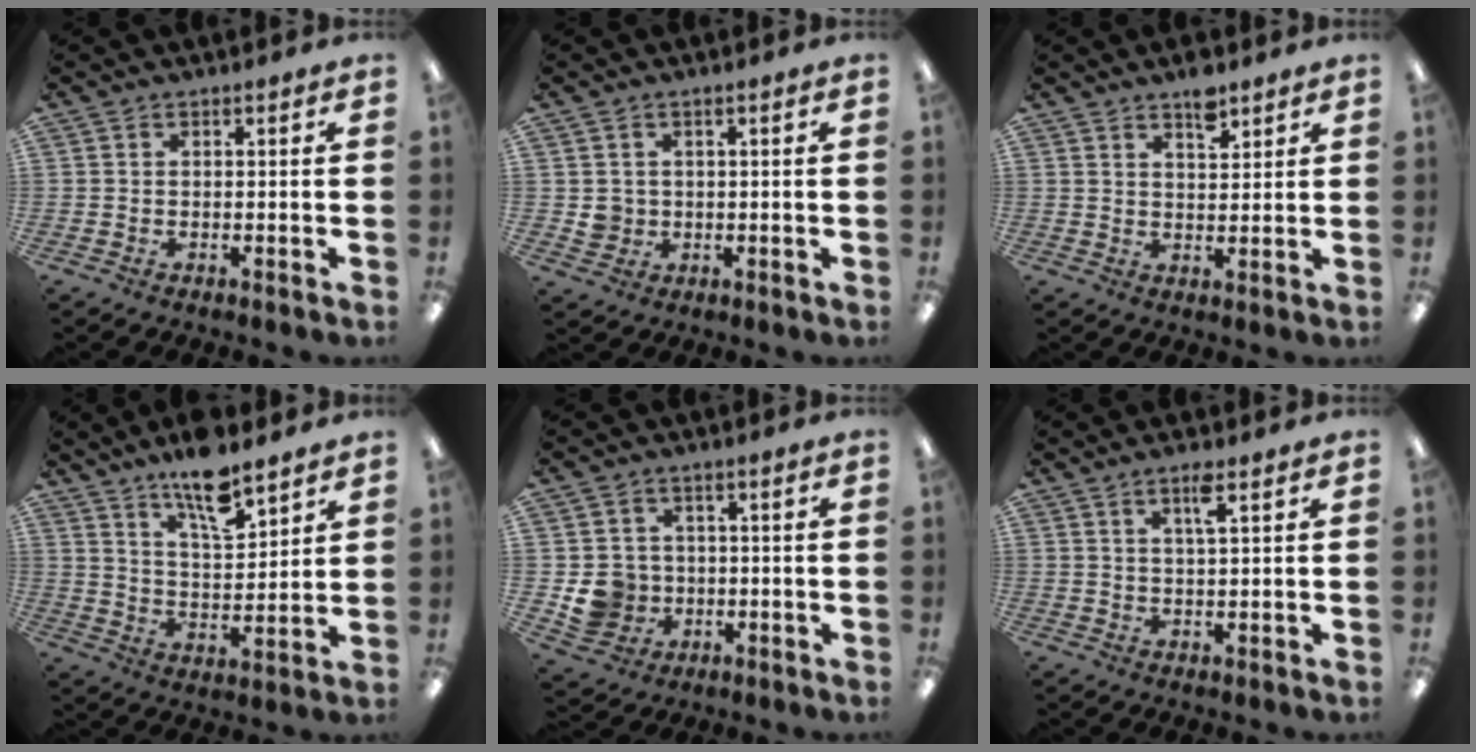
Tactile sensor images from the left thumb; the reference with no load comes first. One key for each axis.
{"total": 2.9, "fx": 0.5, "fy": 2.9, "fz": 0.5, "tx": -0.014, "ty": 0.005, "tz": 0.009}
{"total": 5.2, "fx": 3.9, "fy": 2.1, "fz": 2.6, "tx": -0.027, "ty": -0.023, "tz": 0.065}
{"total": 11.7, "fx": 9.1, "fy": 3.6, "fz": 6.4, "tx": -0.099, "ty": -0.055, "tz": 0.157}
{"total": 7.0, "fx": -0.6, "fy": 6.8, "fz": 1.8, "tx": -0.042, "ty": 0.010, "tz": -0.003}
{"total": 3.7, "fx": 2.2, "fy": 0.5, "fz": 2.9, "tx": -0.056, "ty": -0.001, "tz": 0.034}